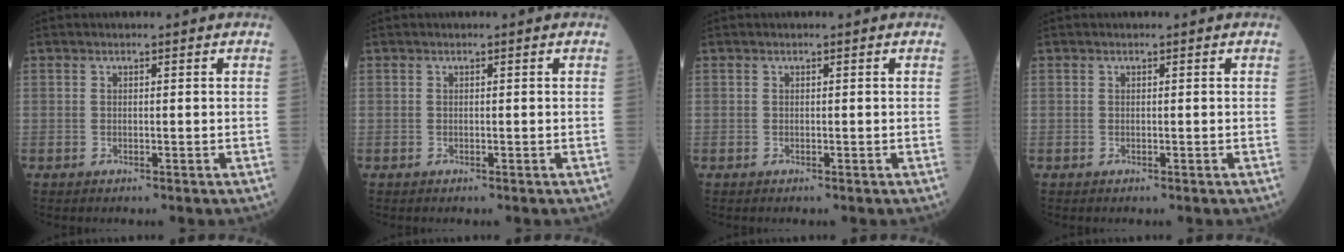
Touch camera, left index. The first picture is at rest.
{"total": 0.0}
{"total": 0.0}
{"total": 0.0}